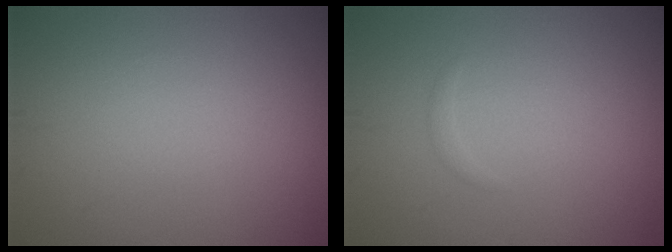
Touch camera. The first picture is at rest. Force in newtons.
{"total": 0.6, "press": 0.5, "slide": 0.1}